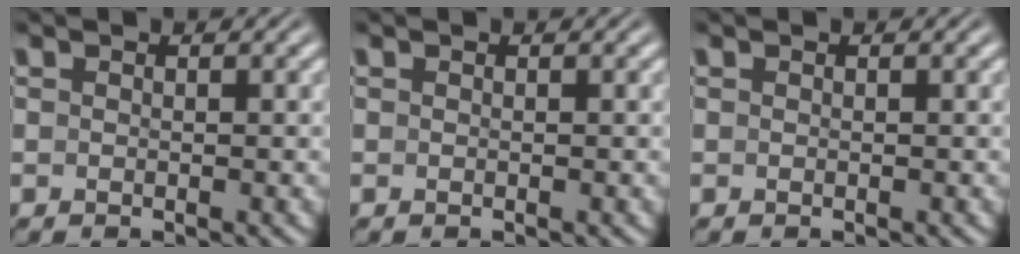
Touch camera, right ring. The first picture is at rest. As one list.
[{"total": 0.0}, {"total": 0.0}]